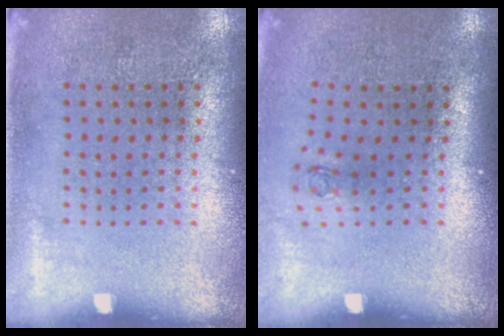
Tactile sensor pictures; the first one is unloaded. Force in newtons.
{"total": 0.6, "press": 0.3, "slide": 0.6}